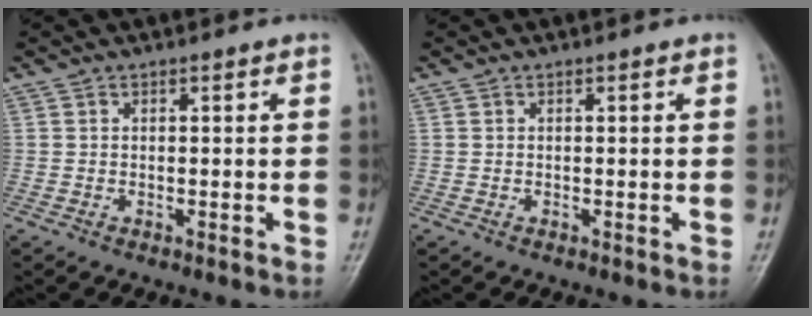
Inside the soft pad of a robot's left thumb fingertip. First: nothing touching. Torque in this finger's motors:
{"motor_torque": [0.00, 0.00, -0.01, -0.01, 0.00]}